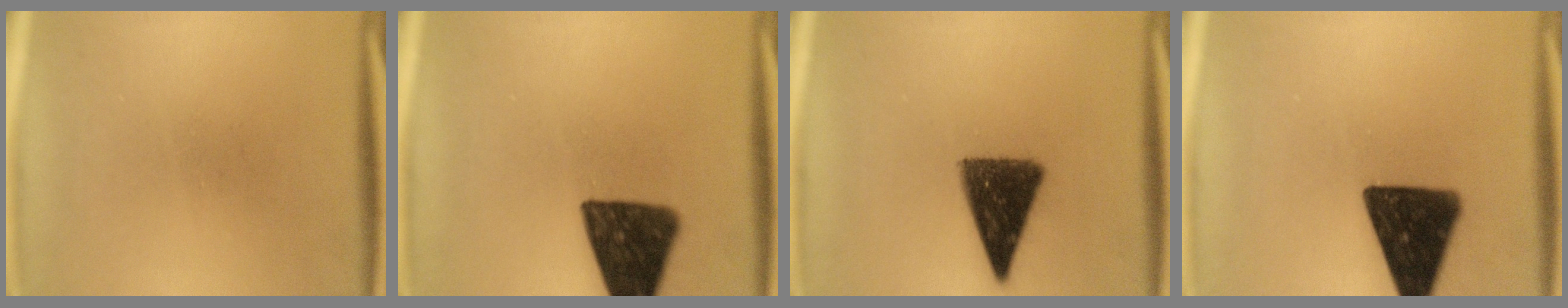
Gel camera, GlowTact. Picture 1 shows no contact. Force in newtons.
{"total": 13.9}
{"total": 12.0}
{"total": 16.3}